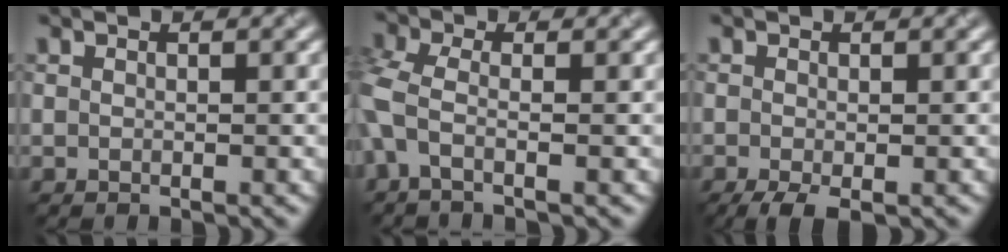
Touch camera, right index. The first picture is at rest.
{"total": 2.8, "force": [-0.8, 1.0, 2.5], "torque": [-0.068, -0.003, -0.030]}
{"total": 2.7, "force": [-1.6, 0.8, 2.1], "torque": [-0.040, -0.007, -0.029]}